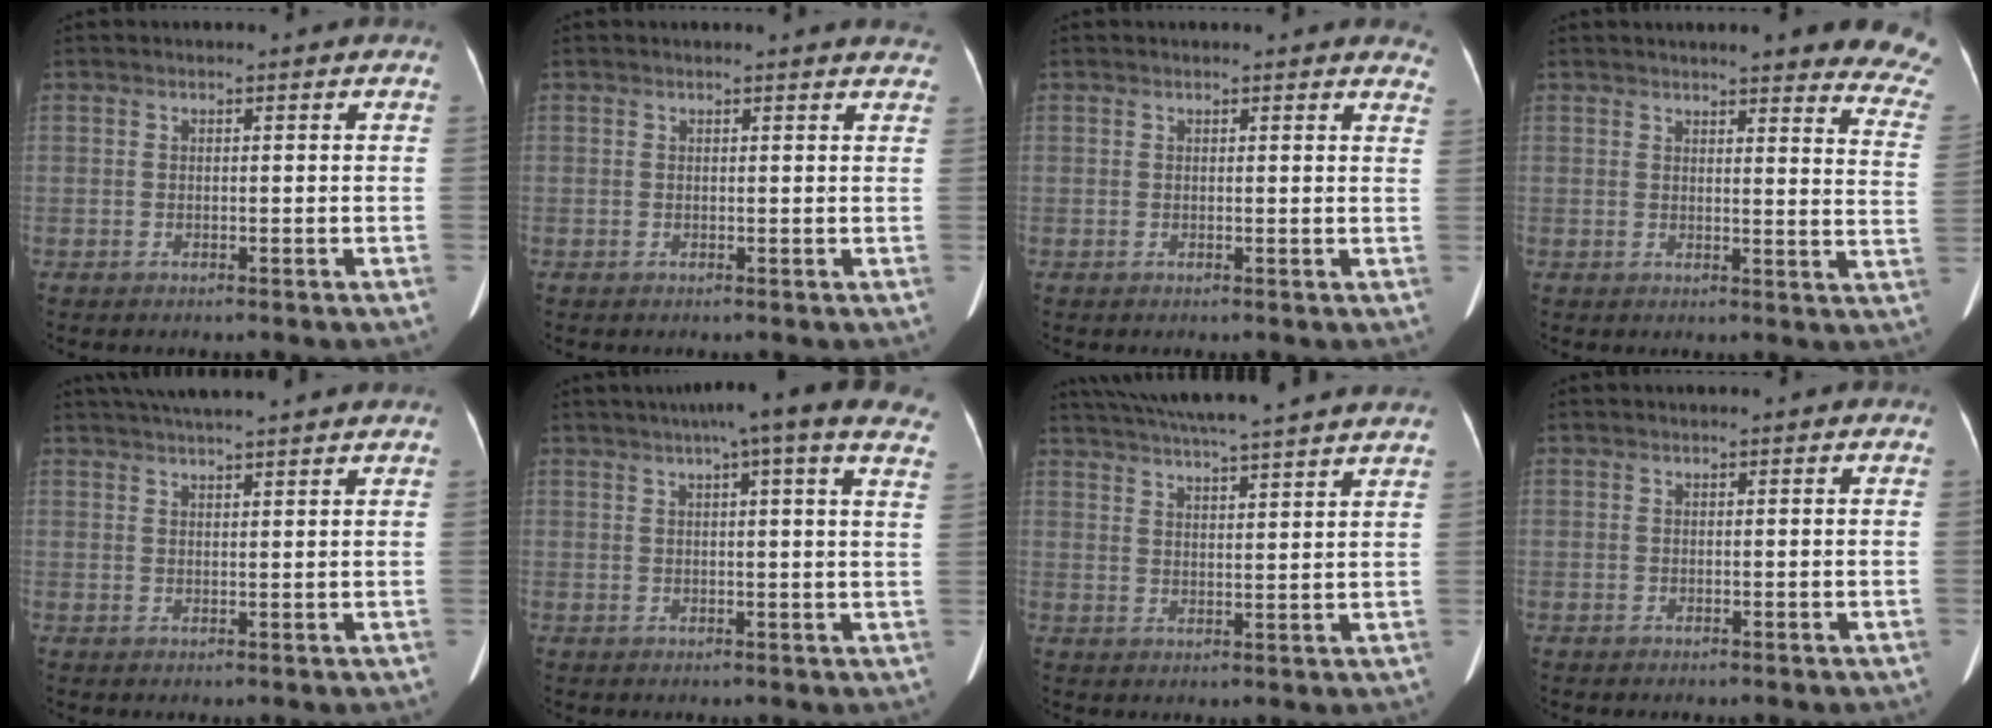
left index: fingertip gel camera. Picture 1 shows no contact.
{"total": 5.3, "force": [5.0, 1.3, 0.9], "torque": [0.000, 0.001, 0.028]}
{"total": 7.4, "force": [6.9, 1.7, 1.9], "torque": [0.003, -0.010, 0.049]}
{"total": 18.1, "force": [16.4, 2.1, 7.2], "torque": [-0.063, -0.064, 0.161]}
{"total": 10.7, "force": [9.4, 0.1, 5.1], "torque": [-0.083, 0.036, 0.125]}
{"total": 14.3, "force": [13.4, 0.4, 4.9], "torque": [-0.035, -0.076, 0.121]}
{"total": 21.2, "force": [19.0, 0.2, 9.4], "torque": [-0.163, 0.017, 0.257]}
{"total": 0.5, "force": [0.5, 0.1, 0.3], "torque": [-0.005, 0.012, 0.005]}